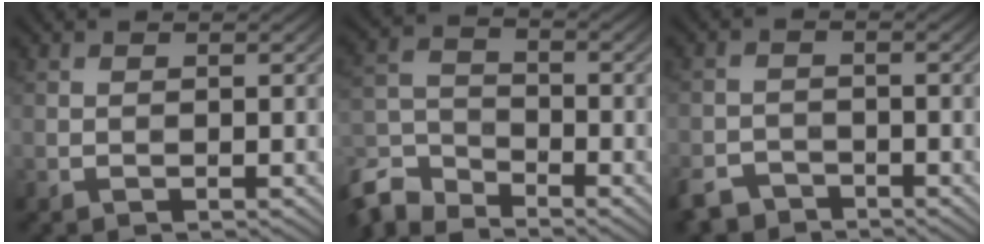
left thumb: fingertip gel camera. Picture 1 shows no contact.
{"total": 7.2, "force": [-6.2, 2.6, 2.5], "torque": [-0.061, -0.009, -0.144]}
{"total": 3.8, "force": [-3.2, 1.7, 1.1], "torque": [-0.018, -0.007, -0.069]}